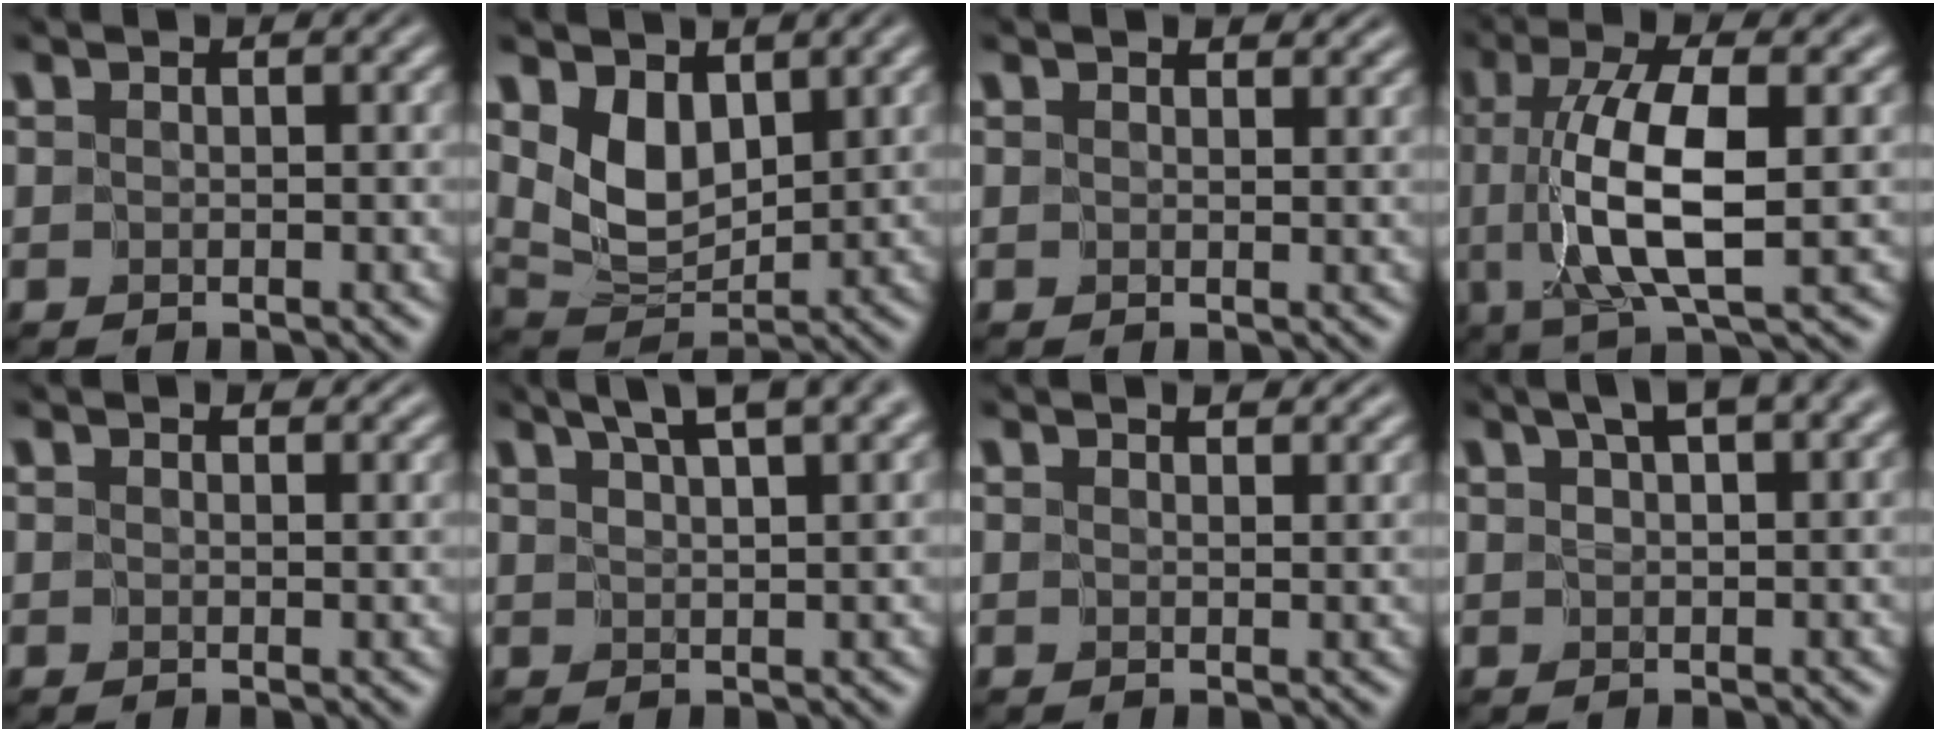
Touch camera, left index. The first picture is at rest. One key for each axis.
{"total": 3.8, "fx": 1.3, "fy": 2.4, "fz": 2.6, "tx": -0.060, "ty": -0.013, "tz": 0.032}
{"total": 2.0, "fx": 1.6, "fy": 0.7, "fz": 0.9, "tx": -0.011, "ty": 0.003, "tz": 0.020}
{"total": 8.1, "fx": -0.4, "fy": 2.1, "fz": 7.8, "tx": -0.144, "ty": 0.003, "tz": -0.004}
{"total": 1.8, "fx": 1.5, "fy": 0.6, "fz": 0.8, "tx": -0.007, "ty": 0.001, "tz": 0.018}
{"total": 6.0, "fx": 4.1, "fy": 1.4, "fz": 4.1, "tx": -0.043, "ty": 0.028, "tz": 0.045}
{"total": 2.3, "fx": 1.9, "fy": 0.6, "fz": 1.1, "tx": -0.005, "ty": 0.005, "tz": 0.015}
{"total": 3.6, "fx": 2.2, "fy": 0.6, "fz": 2.7, "tx": -0.033, "ty": 0.011, "tz": 0.034}